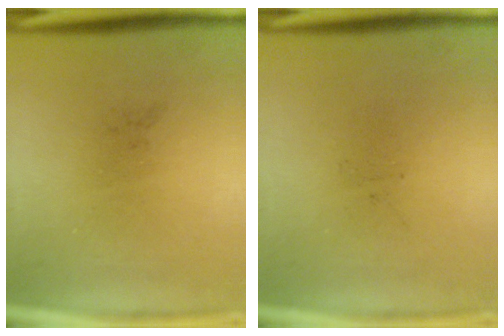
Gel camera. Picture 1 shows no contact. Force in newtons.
{"total": 0.0}